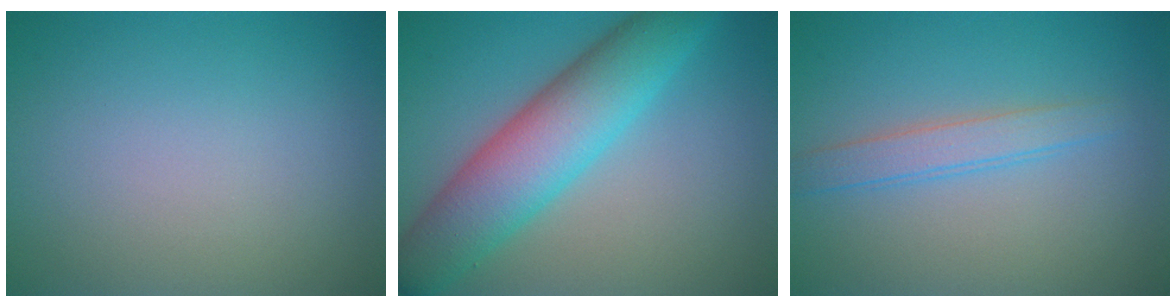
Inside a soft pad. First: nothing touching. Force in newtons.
{"total": 8.3, "press": 8.3, "slide": 0.3}
{"total": 2.4, "press": 2.4, "slide": 0.1}